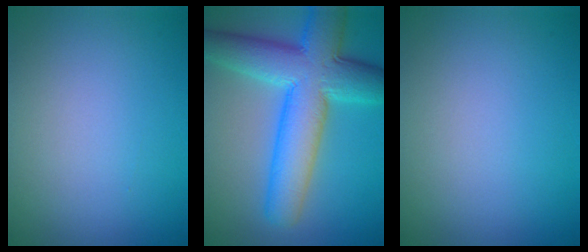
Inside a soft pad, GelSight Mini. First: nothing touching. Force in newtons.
{"total": 10.3, "press": 10.3, "slide": 0.2}
{"total": 0.0}